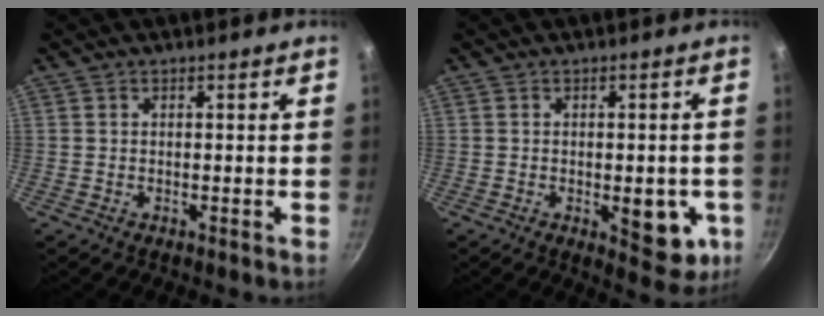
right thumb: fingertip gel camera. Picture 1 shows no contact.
{"total": 9.0, "force": [-2.1, 4.3, 7.7], "torque": [-0.068, -0.003, -0.023]}